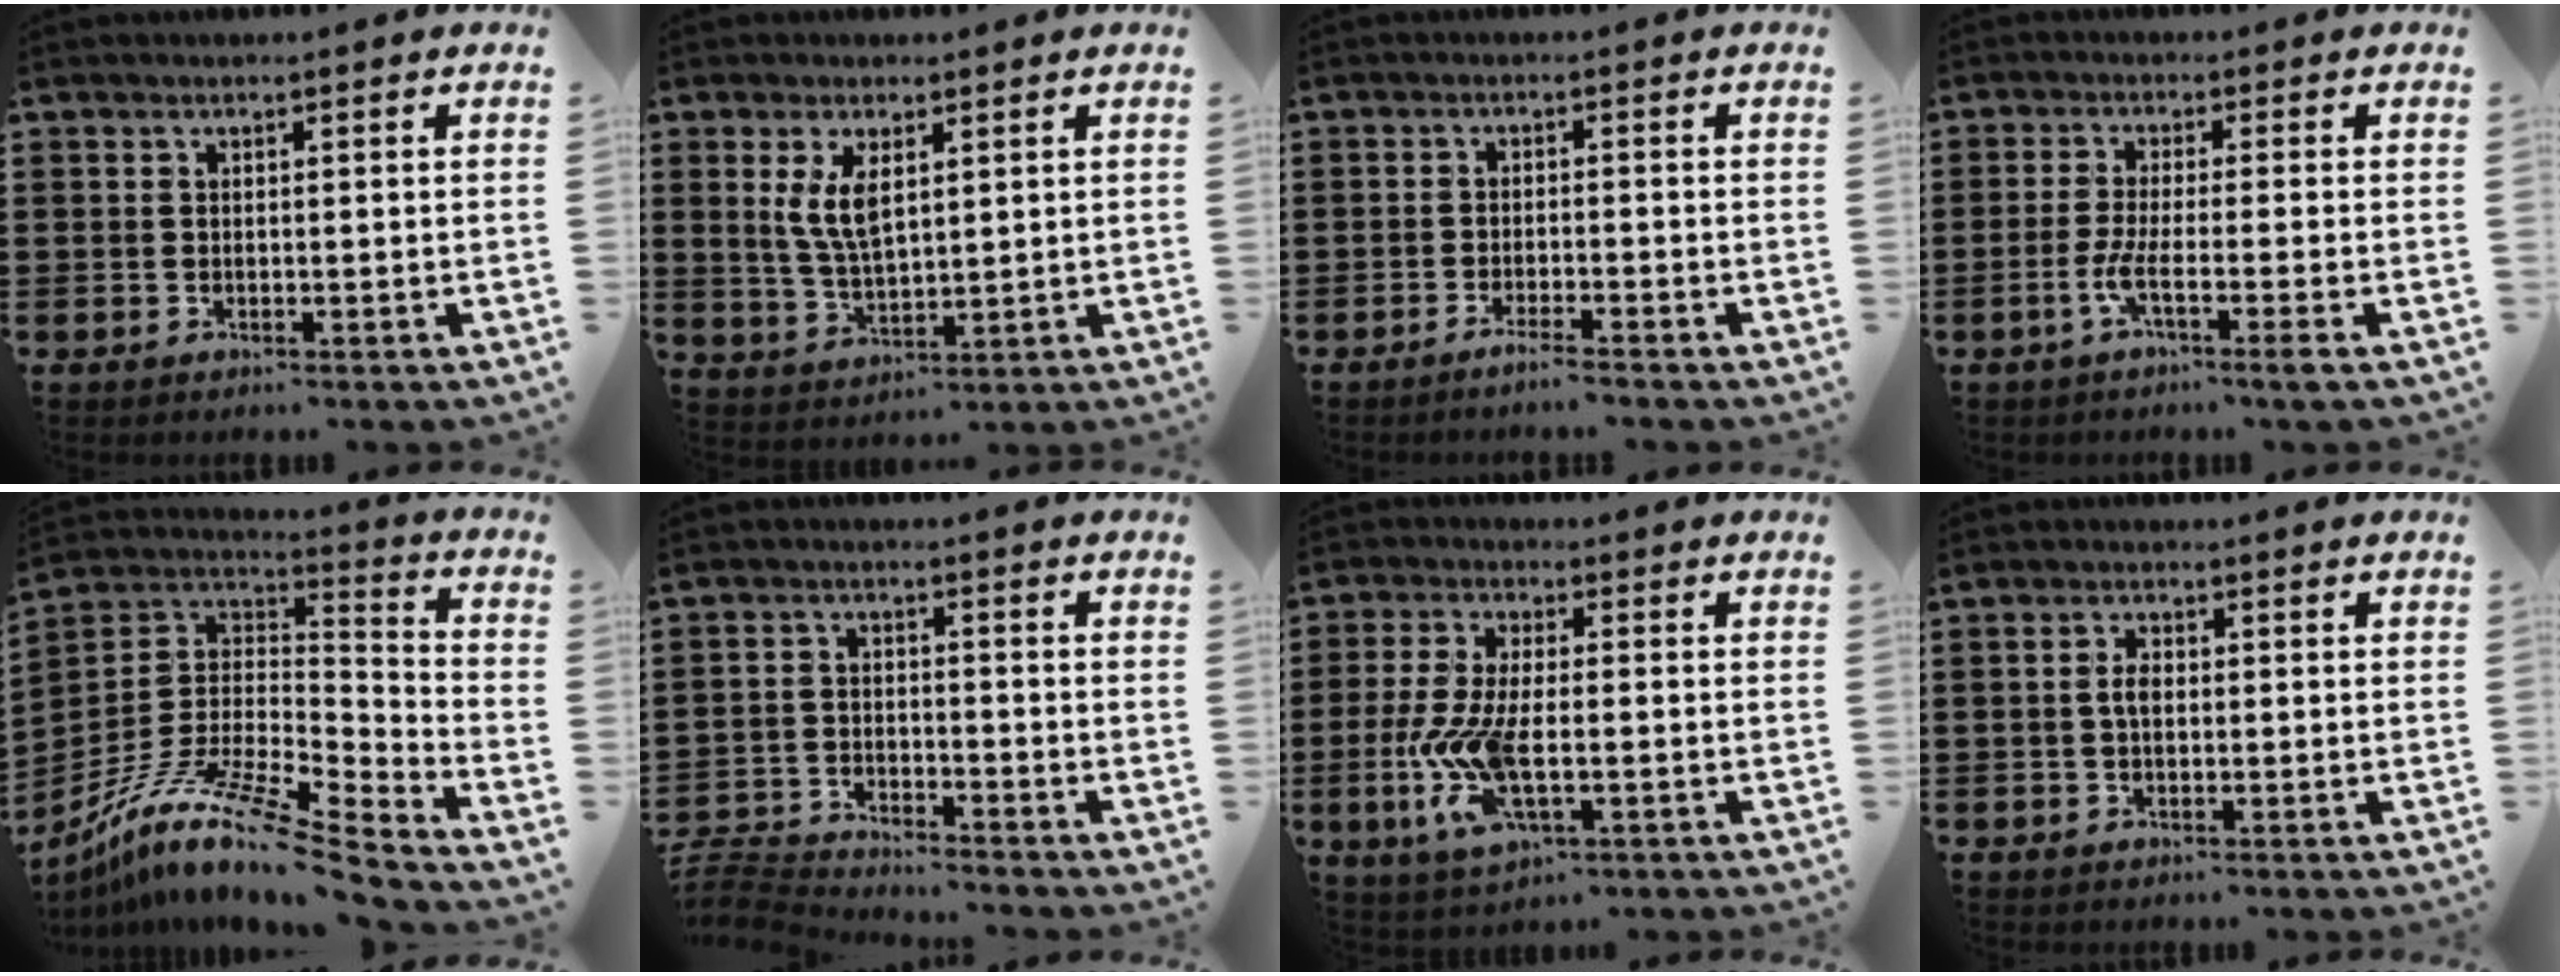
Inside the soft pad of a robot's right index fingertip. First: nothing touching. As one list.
[{"total": 5.6, "force": [2.0, 2.7, 4.6], "torque": [-0.097, 0.004, 0.035]}, {"total": 2.2, "force": [-1.9, -0.2, 1.0], "torque": [-0.016, 0.001, -0.036]}, {"total": 5.2, "force": [-2.3, -0.2, 4.6], "torque": [-0.100, -0.015, -0.048]}, {"total": 12.5, "force": [-9.2, 1.8, 8.2], "torque": [-0.167, 0.007, -0.181]}, {"total": 4.3, "force": [-4.2, 0.4, 0.3], "torque": [-0.023, -0.002, -0.094]}, {"total": 9.5, "force": [-2.4, 3.9, 8.4], "torque": [-0.196, -0.016, -0.046]}, {"total": 2.4, "force": [-0.1, 1.2, 2.0], "torque": [-0.040, 0.004, -0.003]}]